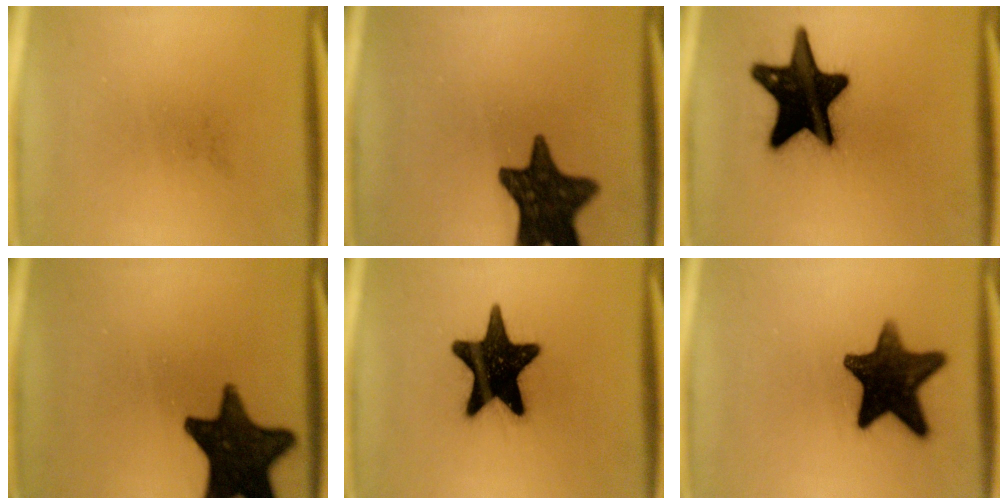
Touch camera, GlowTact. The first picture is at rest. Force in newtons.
{"total": 15.5}
{"total": 20.2}
{"total": 16.1}
{"total": 19.1}
{"total": 14.7}